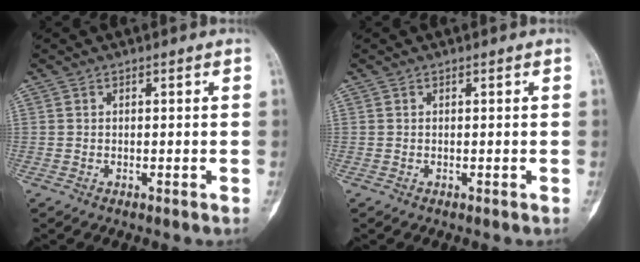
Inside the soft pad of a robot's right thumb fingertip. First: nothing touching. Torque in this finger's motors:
{"motor_torque": [0.02, 0.02, 0.07, 0.03, 0.02]}